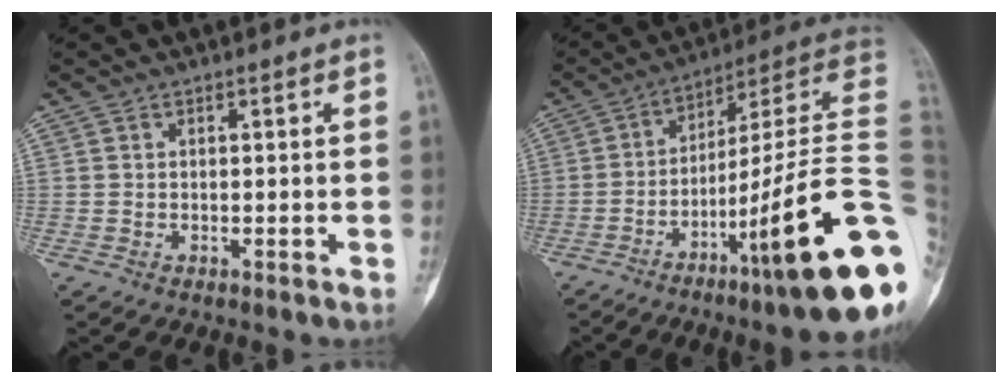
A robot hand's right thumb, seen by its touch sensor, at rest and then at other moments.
{"total": 27.4, "force": [-8.4, 3.6, 25.8], "torque": [-0.311, 0.053, -0.125]}